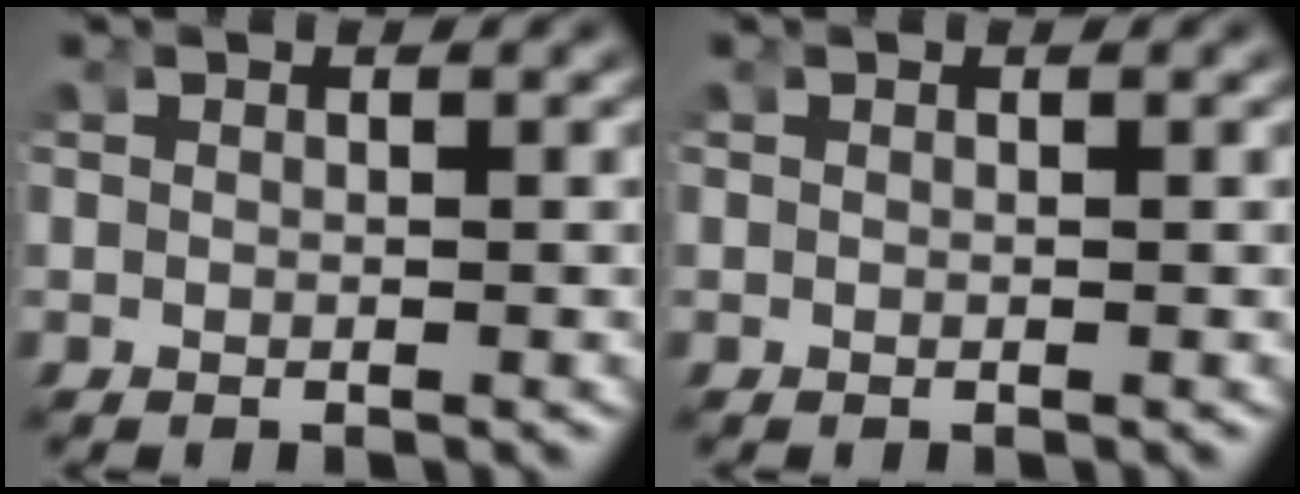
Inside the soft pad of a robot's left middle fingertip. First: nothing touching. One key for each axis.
{"total": 0.0}